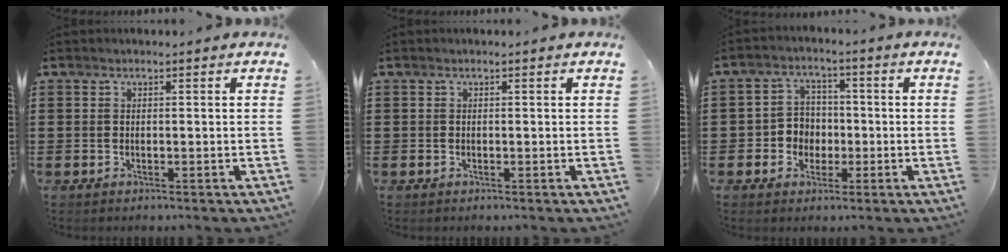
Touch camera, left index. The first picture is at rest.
{"total": 0.0}
{"total": 4.5, "force": [-1.2, 4.2, 1.3], "torque": [-0.039, 0.012, -0.027]}